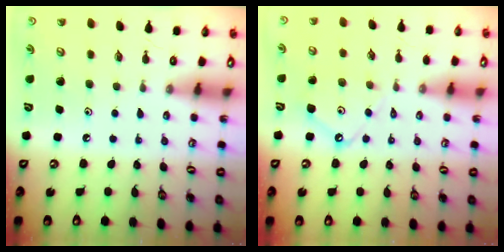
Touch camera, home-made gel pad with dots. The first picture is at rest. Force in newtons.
{"total": 6.2, "press": 6.1, "slide": 0.8}